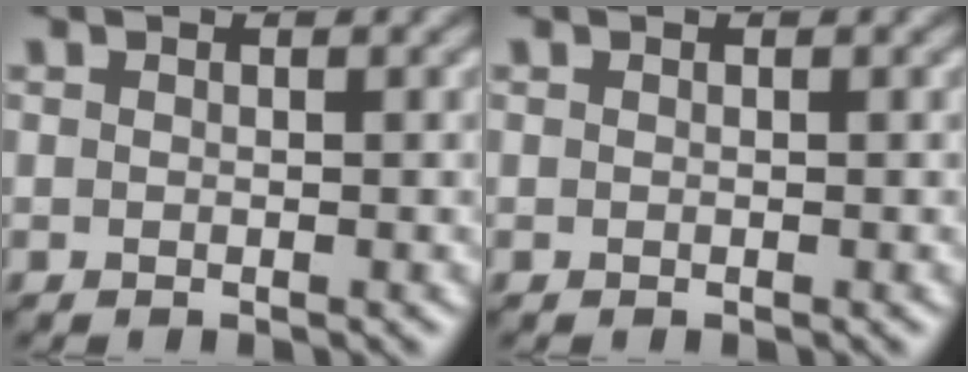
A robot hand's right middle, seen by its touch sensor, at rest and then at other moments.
{"total": 0.0}